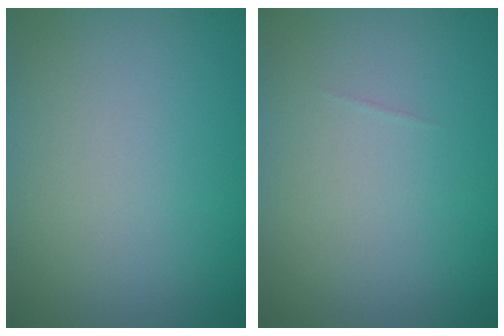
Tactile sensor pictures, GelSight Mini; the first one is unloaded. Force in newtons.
{"total": 0.0}